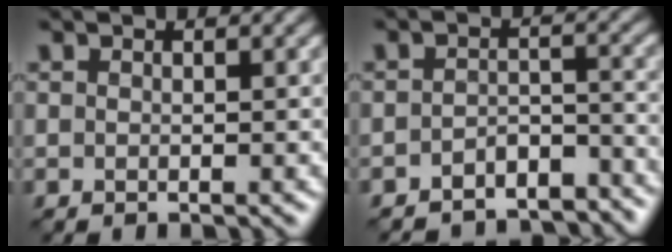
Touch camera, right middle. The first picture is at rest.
{"total": 5.1, "force": [-4.9, 1.3, 0.9], "torque": [-0.013, -0.009, -0.073]}